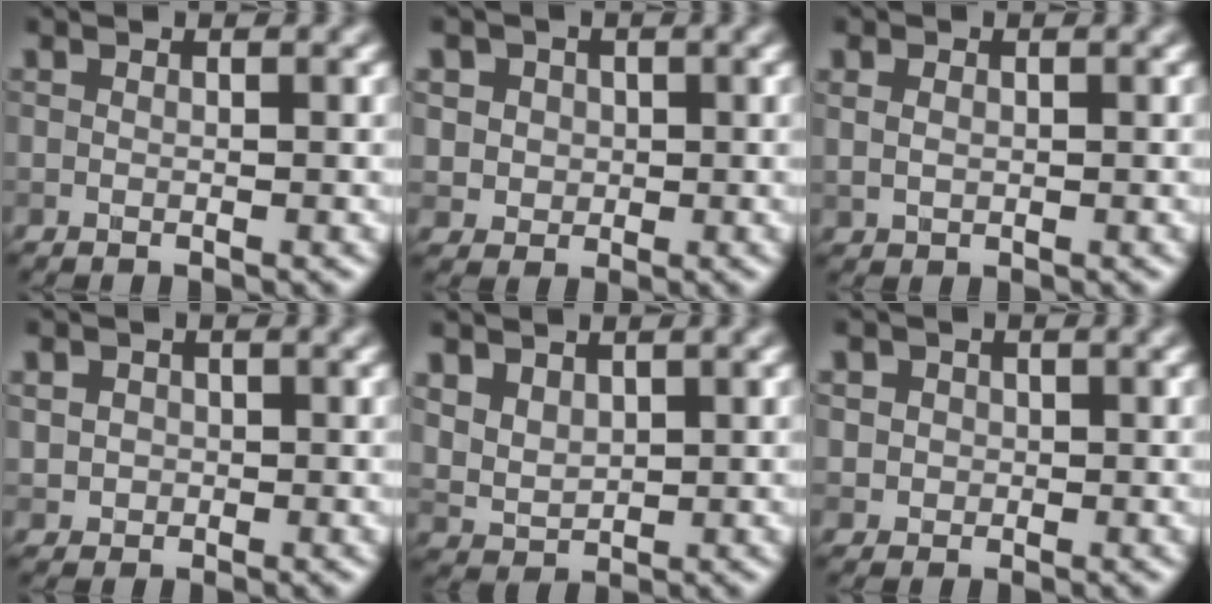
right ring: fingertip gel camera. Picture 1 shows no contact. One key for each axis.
{"total": 3.7, "fx": 1.2, "fy": 3.2, "fz": 1.4, "tx": -0.023, "ty": 0.012, "tz": 0.018}
{"total": 1.4, "fx": 0.3, "fy": 1.0, "fz": 0.9, "tx": -0.019, "ty": 0.000, "tz": 0.010}
{"total": 1.9, "fx": 0.2, "fy": 1.7, "fz": 0.6, "tx": -0.009, "ty": 0.002, "tz": 0.010}
{"total": 3.4, "fx": 1.8, "fy": 2.4, "fz": 1.7, "tx": -0.047, "ty": -0.006, "tz": 0.043}
{"total": 2.2, "fx": 0.5, "fy": 2.0, "fz": 0.8, "tx": -0.006, "ty": 0.007, "tz": 0.012}